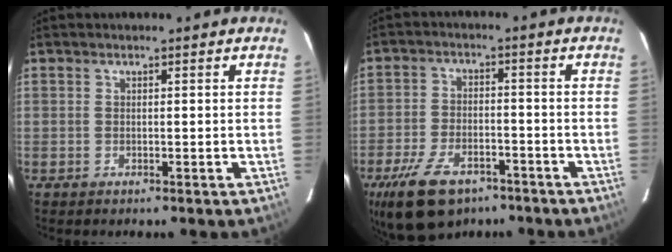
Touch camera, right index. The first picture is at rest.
{"total": 14.0, "force": [-9.0, 7.3, 7.8], "torque": [-0.181, -0.013, -0.154]}